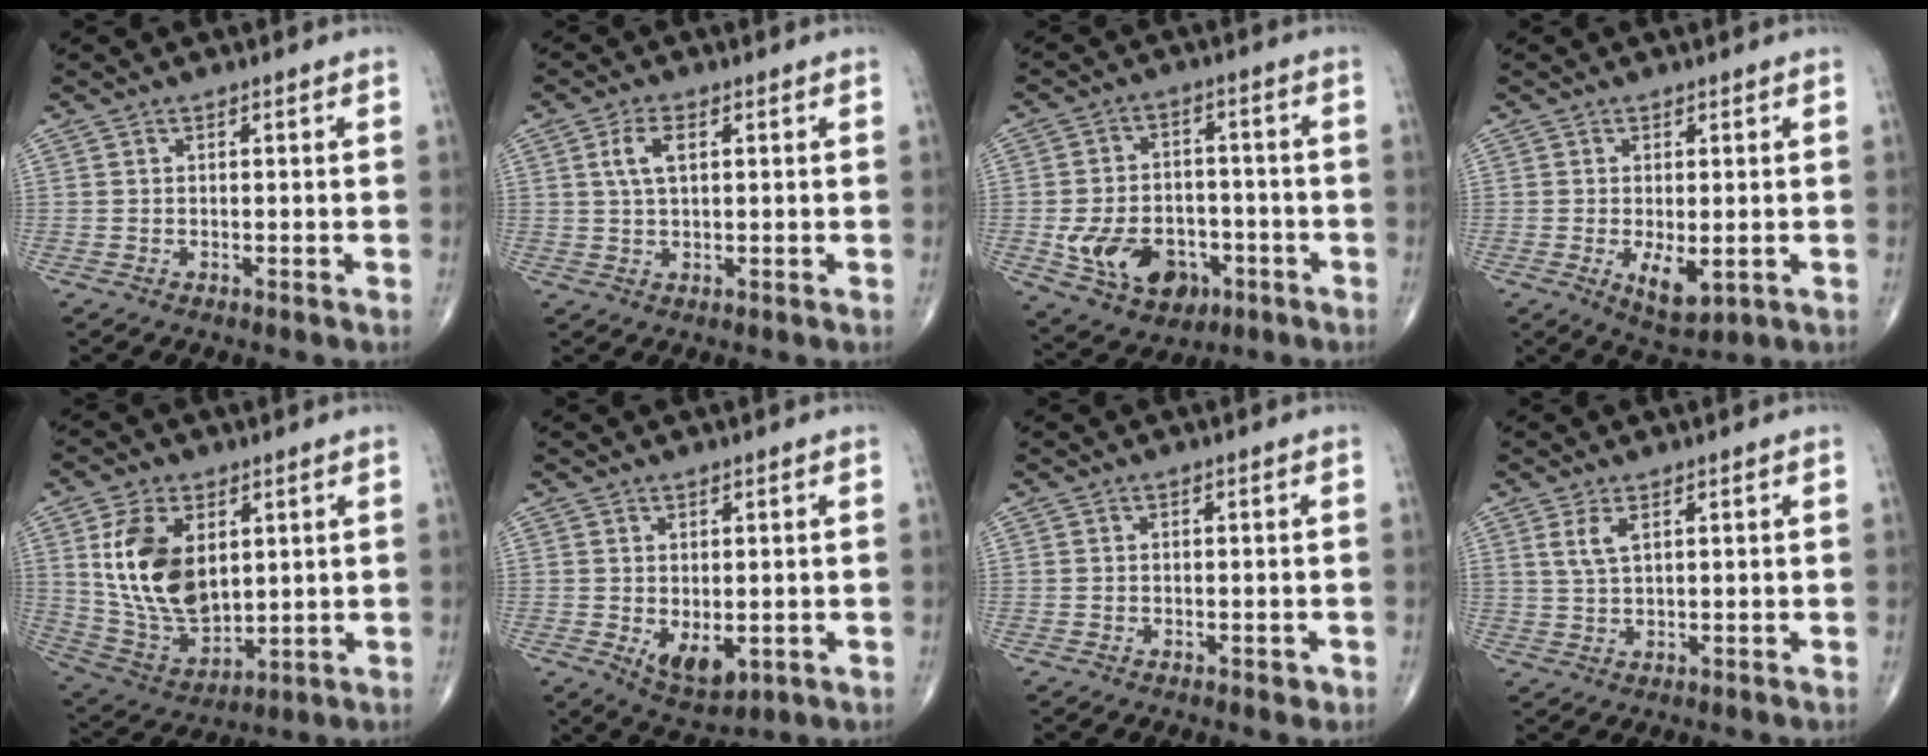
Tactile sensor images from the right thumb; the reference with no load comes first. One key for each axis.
{"total": 4.5, "fx": 1.3, "fy": 2.2, "fz": 3.7, "tx": -0.078, "ty": 0.005, "tz": 0.027}
{"total": 13.2, "fx": -4.3, "fy": 9.5, "fz": 8.1, "tx": -0.113, "ty": 0.028, "tz": -0.056}
{"total": 5.5, "fx": -1.2, "fy": 2.5, "fz": 4.8, "tx": -0.070, "ty": -0.015, "tz": -0.009}
{"total": 16.3, "fx": 3.8, "fy": 9.8, "fz": 12.4, "tx": -0.214, "ty": -0.021, "tz": 0.089}
{"total": 6.6, "fx": -1.2, "fy": 3.5, "fz": 5.4, "tx": -0.068, "ty": -0.013, "tz": -0.003}
{"total": 1.1, "fx": -0.6, "fy": 0.6, "fz": 0.7, "tx": -0.006, "ty": 0.000, "tz": -0.009}
{"total": 3.2, "fx": 1.4, "fy": 1.2, "fz": 2.6, "tx": -0.057, "ty": -0.002, "tz": 0.036}